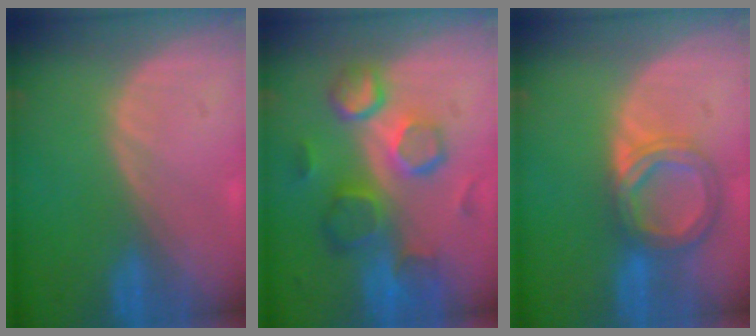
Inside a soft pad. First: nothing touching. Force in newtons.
{"total": 10.6, "press": 9.3, "slide": 5.0}
{"total": 6.7, "press": 6.2, "slide": 2.5}